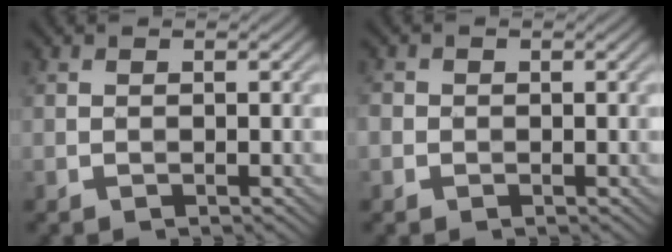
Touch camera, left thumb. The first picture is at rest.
{"total": 1.1, "force": [-0.4, 1.1, 0.0], "torque": [0.002, -0.005, -0.009]}